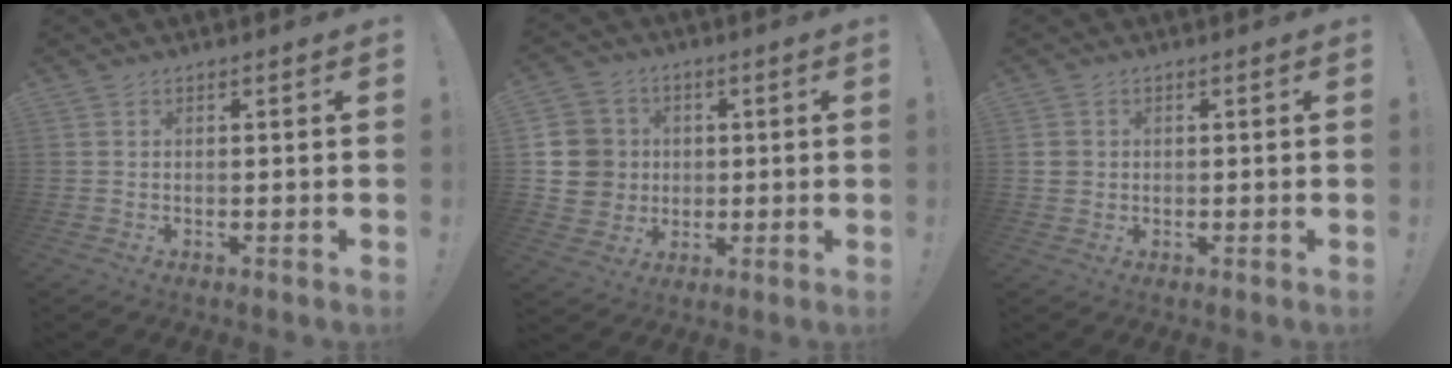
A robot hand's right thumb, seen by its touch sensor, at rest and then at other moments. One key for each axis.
{"total": 12.1, "fx": 1.1, "fy": 11.5, "fz": 3.6, "tx": -0.056, "ty": 0.002, "tz": 0.028}
{"total": 2.6, "fx": 0.4, "fy": 2.5, "fz": 0.6, "tx": -0.007, "ty": 0.003, "tz": 0.008}